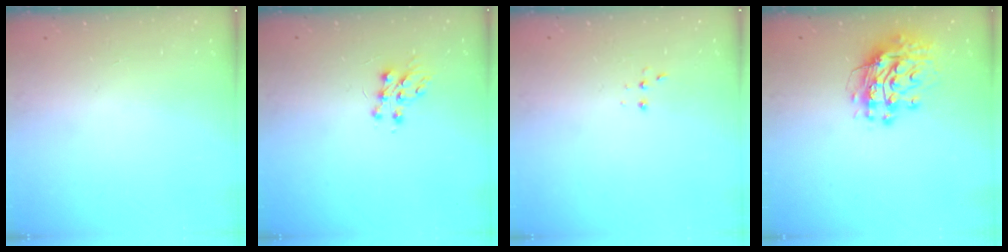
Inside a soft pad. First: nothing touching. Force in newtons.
{"total": 7.9, "press": 7.8, "slide": 0.6}
{"total": 2.7, "press": 2.7, "slide": 0.5}
{"total": 13.2, "press": 13.1, "slide": 1.2}